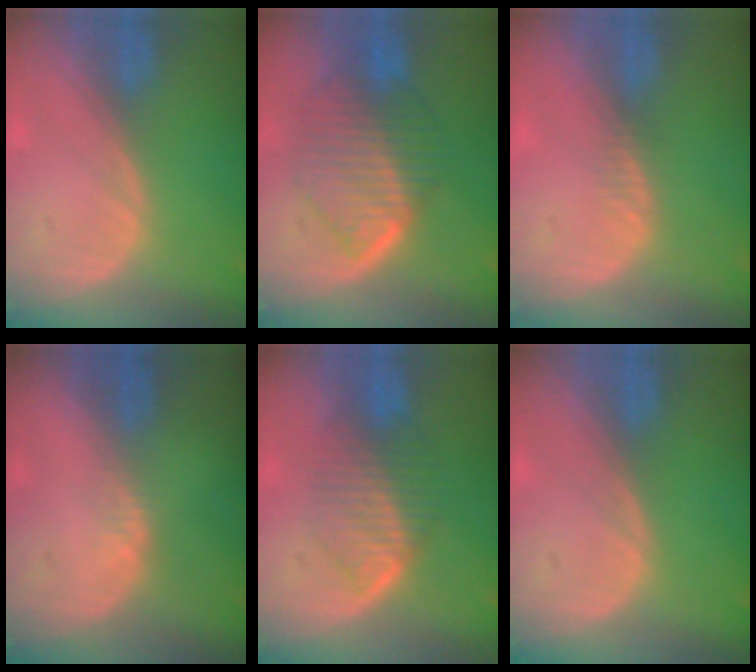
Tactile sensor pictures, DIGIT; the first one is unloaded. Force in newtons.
{"total": 9.1, "press": 9.1, "slide": 0.5}
{"total": 1.2, "press": 0.9, "slide": 0.8}
{"total": 1.2, "press": 0.9, "slide": 0.8}
{"total": 6.6, "press": 6.5, "slide": 1.3}
{"total": 0.0}